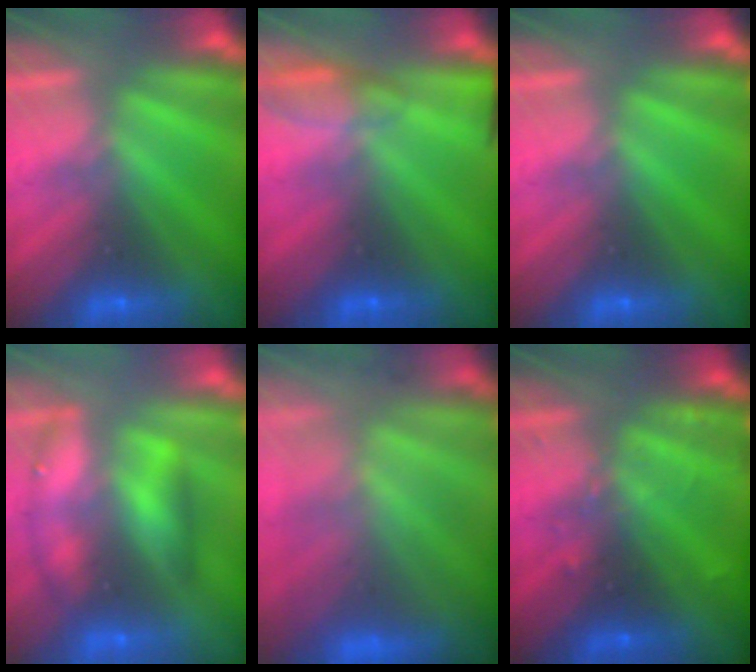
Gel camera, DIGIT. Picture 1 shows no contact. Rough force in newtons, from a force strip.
{"total": 5.2}
{"total": 0.0}
{"total": 2.6}
{"total": 7.5}
{"total": 2.4}